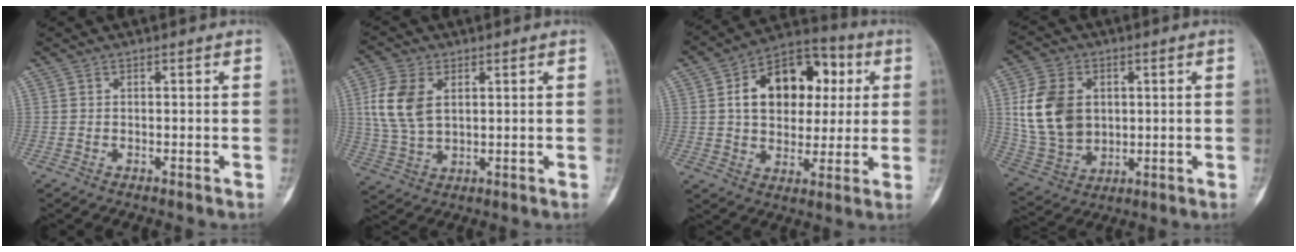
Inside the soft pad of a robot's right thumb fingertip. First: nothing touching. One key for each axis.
{"total": 9.6, "fx": 2.5, "fy": 5.9, "fz": 7.2, "tx": -0.151, "ty": -0.003, "tz": 0.054}
{"total": 17.9, "fx": 4.0, "fy": 12.1, "fz": 12.6, "tx": -0.153, "ty": 0.016, "tz": 0.060}
{"total": 14.0, "fx": 2.4, "fy": 10.4, "fz": 9.1, "tx": -0.158, "ty": -0.006, "tz": 0.058}